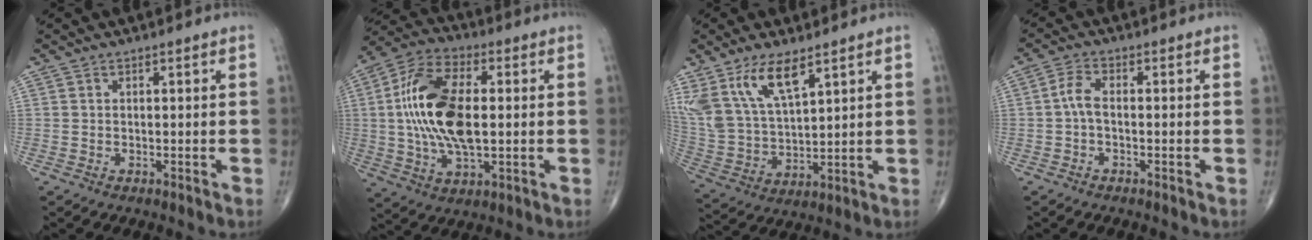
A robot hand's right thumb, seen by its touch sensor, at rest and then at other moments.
{"total": 17.9, "force": [1.1, 8.9, 15.5], "torque": [-0.308, 0.011, 0.018]}
{"total": 13.6, "force": [8.2, 5.4, 9.4], "torque": [-0.184, -0.027, 0.175]}
{"total": 3.2, "force": [-0.5, 1.4, 2.8], "torque": [-0.062, 0.010, -0.016]}